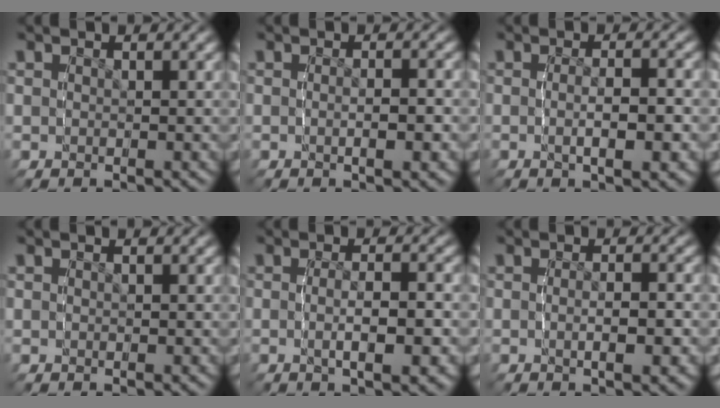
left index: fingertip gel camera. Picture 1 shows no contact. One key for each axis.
{"total": 1.7, "fx": -0.7, "fy": 0.3, "fz": 1.5, "tx": -0.026, "ty": -0.001, "tz": -0.013}
{"total": 2.9, "fx": -1.1, "fy": 0.6, "fz": 2.6, "tx": -0.044, "ty": -0.003, "tz": -0.020}
{"total": 0.0}
{"total": 3.4, "fx": -1.2, "fy": 0.7, "fz": 3.1, "tx": -0.052, "ty": -0.003, "tz": -0.020}
{"total": 2.2, "fx": -0.9, "fy": 0.4, "fz": 1.9, "tx": -0.034, "ty": -0.002, "tz": -0.016}